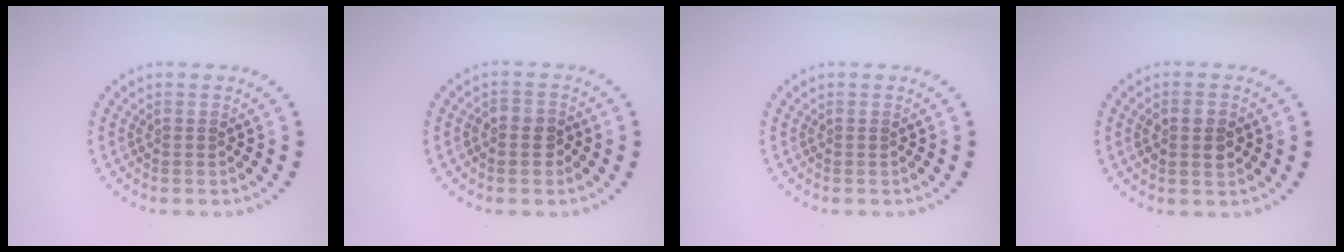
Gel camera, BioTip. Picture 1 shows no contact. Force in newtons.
{"total": 1.9, "press": 1.8, "slide": 0.5}
{"total": 0.0}
{"total": 2.2, "press": 2.2, "slide": 0.2}